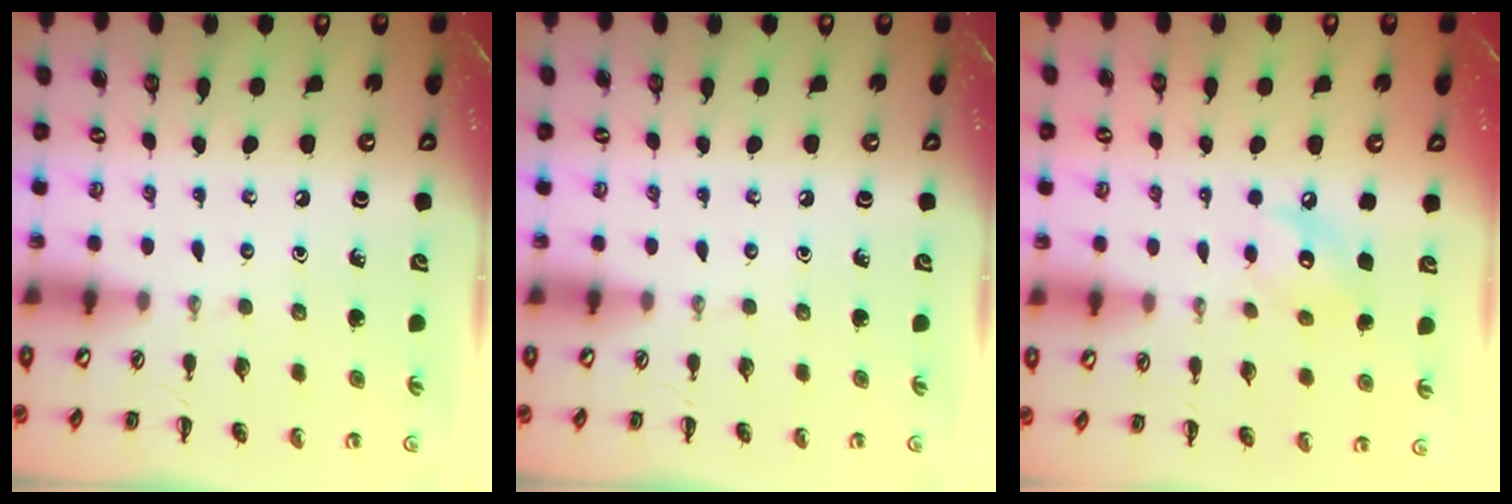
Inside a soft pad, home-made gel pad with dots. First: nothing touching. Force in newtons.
{"total": 0.0}
{"total": 7.3, "press": 7.3, "slide": 0.9}